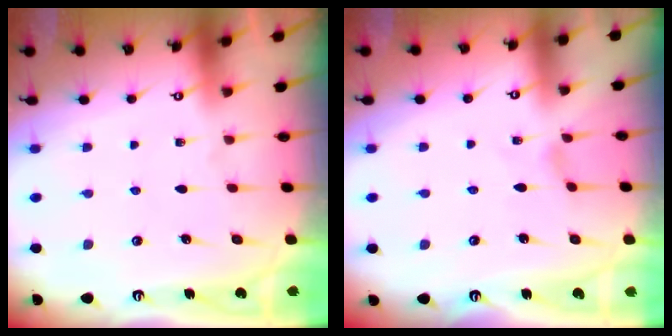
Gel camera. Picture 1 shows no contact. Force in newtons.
{"total": 0.0}